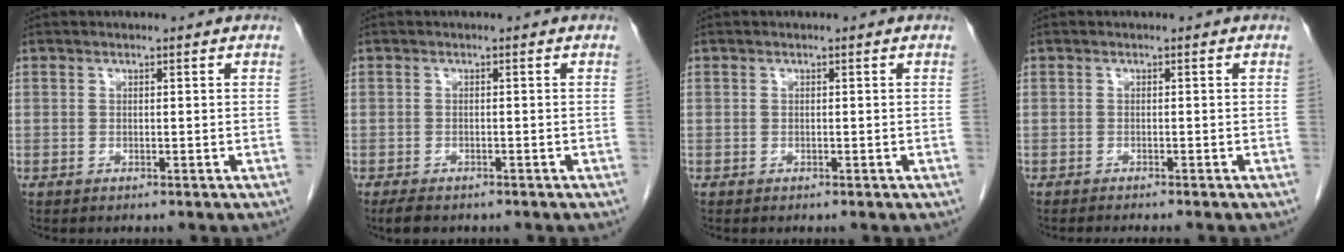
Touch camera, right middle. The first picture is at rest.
{"total": 3.3, "force": [-2.6, 1.2, 1.7], "torque": [-0.032, -0.007, -0.036]}
{"total": 0.0}
{"total": 3.6, "force": [-3.2, 0.0, 1.7], "torque": [-0.017, -0.004, -0.042]}